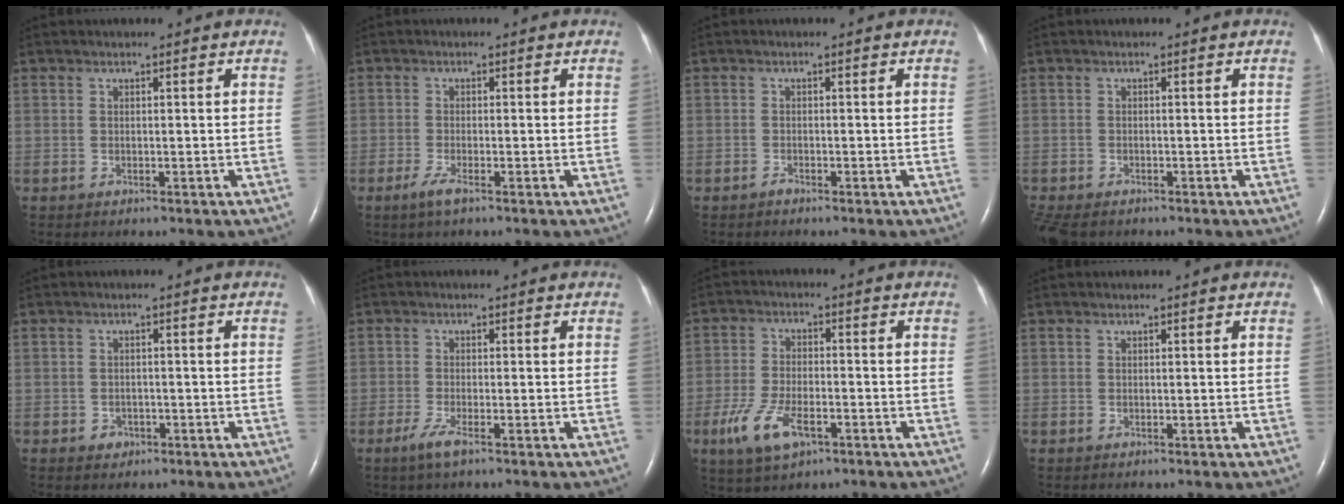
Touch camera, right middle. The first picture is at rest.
{"total": 2.1, "force": [-1.3, 0.1, 1.6], "torque": [-0.039, -0.005, -0.032]}
{"total": 0.5, "force": [-0.5, 0.1, 0.1], "torque": [-0.001, 0.000, -0.011]}
{"total": 5.1, "force": [-4.0, 2.2, 2.4], "torque": [-0.045, -0.012, -0.065]}
{"total": 1.7, "force": [-0.8, 1.4, 0.4], "torque": [-0.002, 0.007, -0.010]}
{"total": 2.7, "force": [-1.7, 0.2, 2.1], "torque": [-0.050, -0.007, -0.038]}
{"total": 8.2, "force": [-4.0, 3.3, 6.4], "torque": [-0.140, -0.009, -0.071]}
{"total": 0.0}